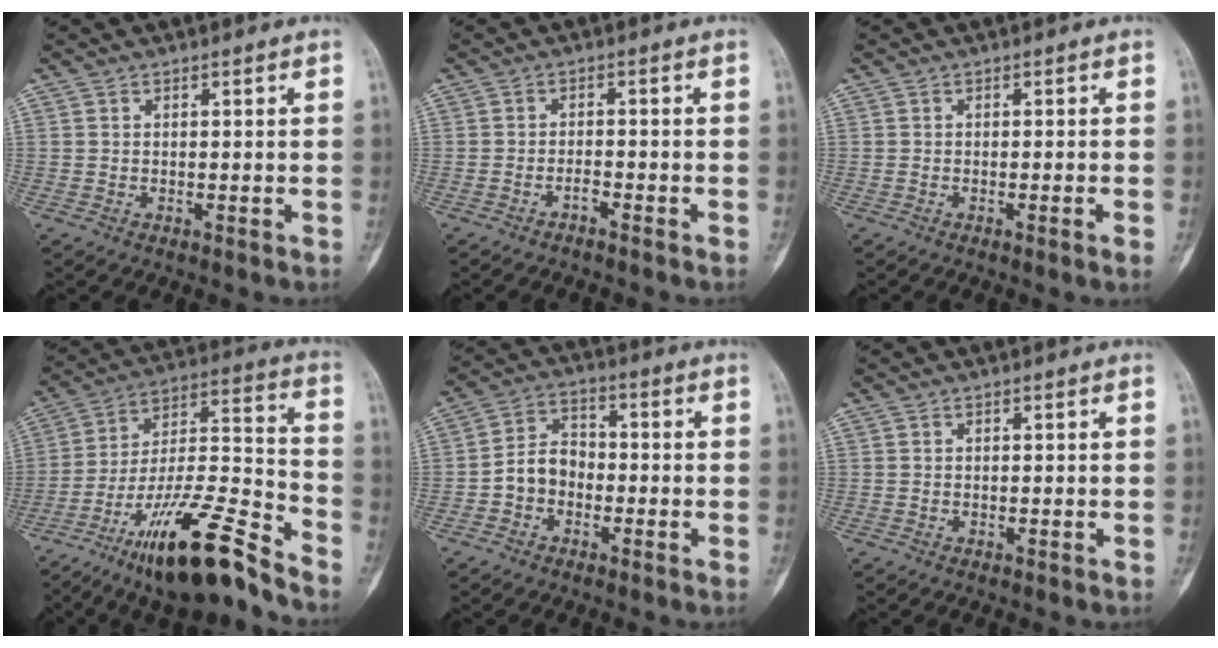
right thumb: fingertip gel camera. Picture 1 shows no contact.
{"total": 1.5, "force": [-1.3, 0.2, 0.7], "torque": [-0.016, 0.016, -0.023]}
{"total": 1.6, "force": [-0.6, -0.1, 1.5], "torque": [-0.026, -0.001, -0.008]}
{"total": 20.3, "force": [-14.5, 3.6, 13.8], "torque": [-0.256, 0.081, -0.254]}
{"total": 6.8, "force": [-2.0, 5.4, 3.6], "torque": [-0.048, 0.031, -0.048]}
{"total": 0.0}